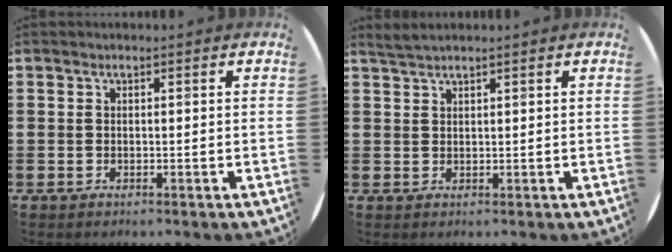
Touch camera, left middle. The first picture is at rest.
{"total": 1.5, "force": [1.4, -0.1, 0.4], "torque": [-0.008, 0.002, 0.027]}